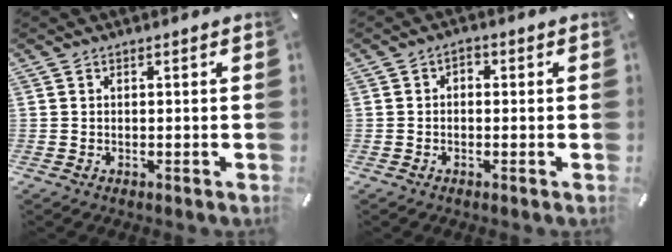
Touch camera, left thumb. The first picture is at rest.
{"total": 1.7, "force": [-0.5, 1.2, 1.1], "torque": [-0.022, 0.008, -0.012]}